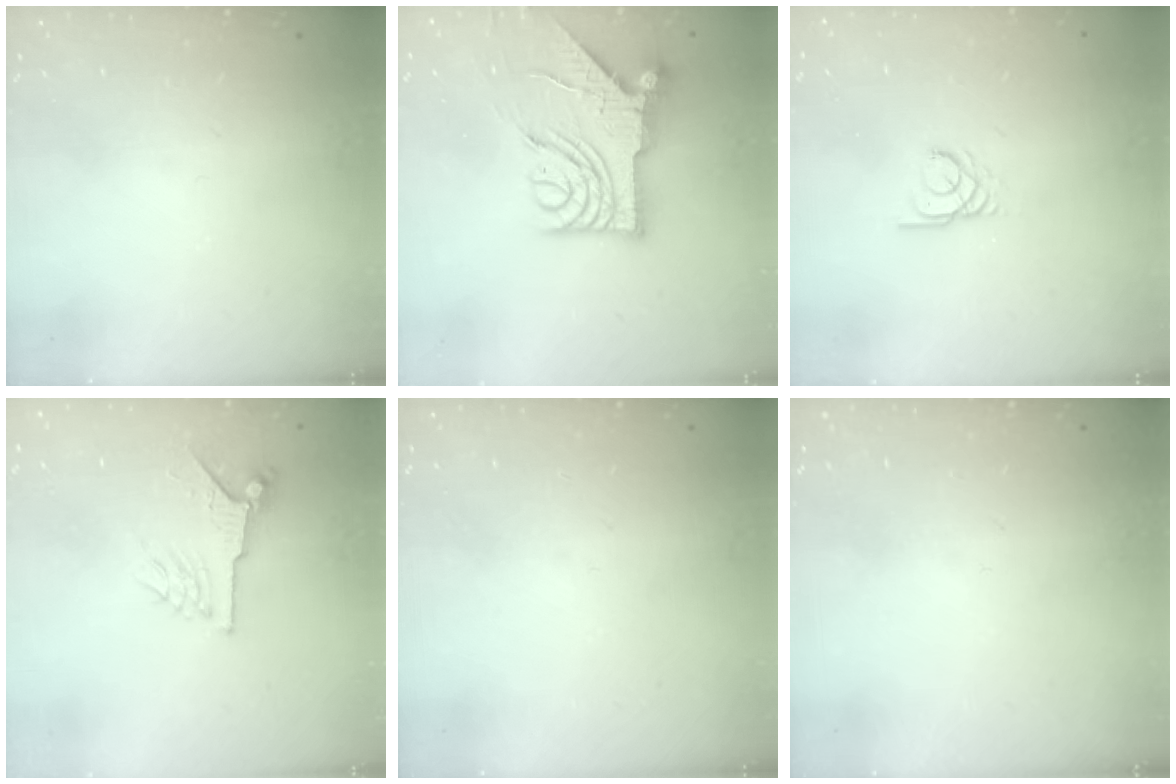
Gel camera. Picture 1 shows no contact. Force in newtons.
{"total": 12.8, "press": 12.8, "slide": 0.8}
{"total": 2.4, "press": 2.4, "slide": 0.3}
{"total": 6.2, "press": 6.2, "slide": 0.6}
{"total": 0.0}
{"total": 0.0}